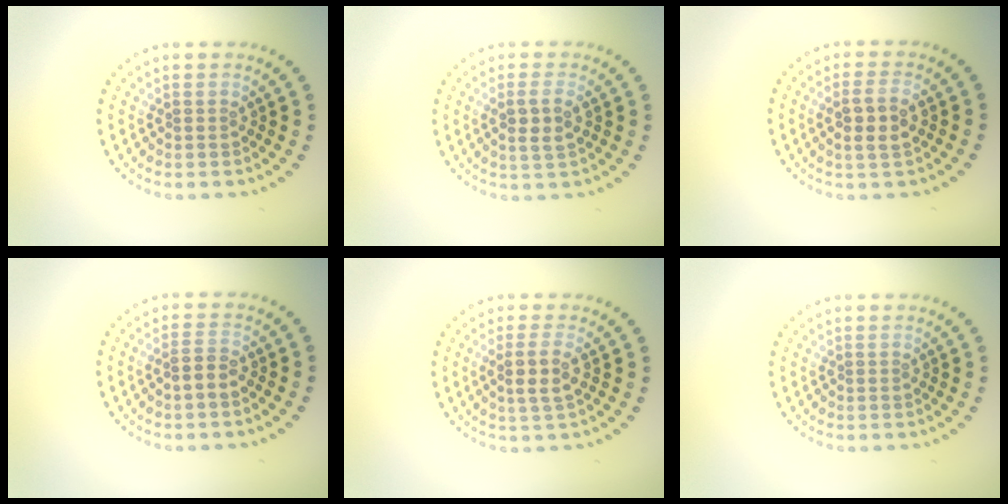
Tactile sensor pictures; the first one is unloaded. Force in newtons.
{"total": 2.3, "press": 2.2, "slide": 0.7}
{"total": 2.8, "press": 2.7, "slide": 0.7}
{"total": 1.8, "press": 1.6, "slide": 0.7}
{"total": 2.5, "press": 2.2, "slide": 1.3}
{"total": 0.0}